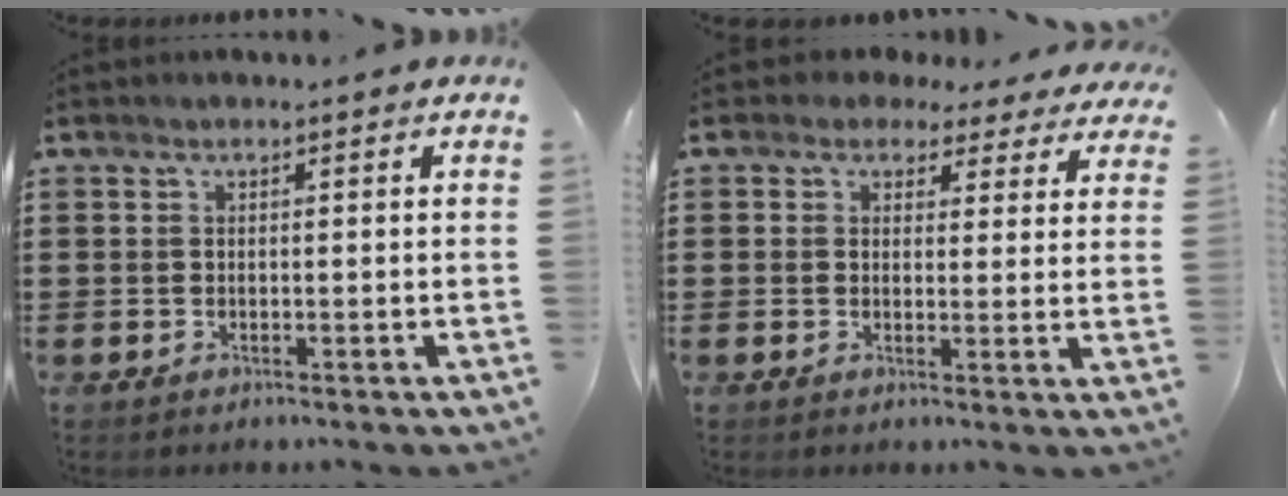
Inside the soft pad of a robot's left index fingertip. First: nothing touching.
{"total": 2.9, "force": [2.2, 1.7, 0.6], "torque": [-0.025, 0.000, 0.040]}